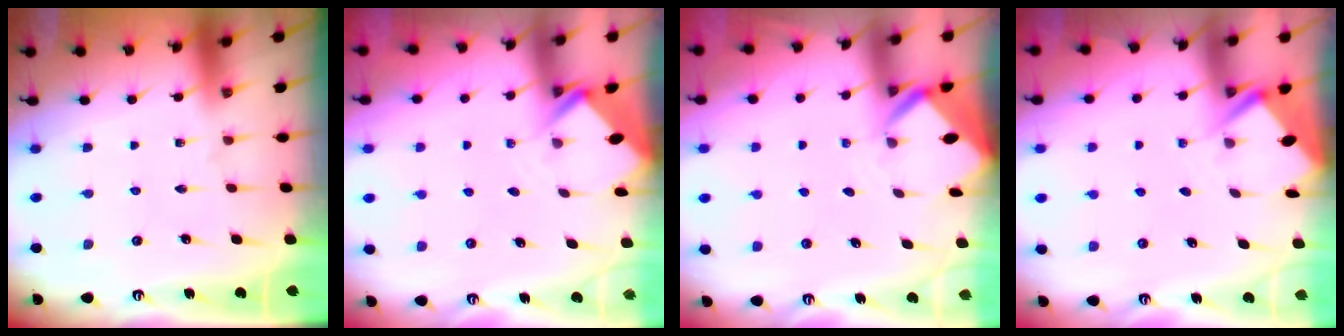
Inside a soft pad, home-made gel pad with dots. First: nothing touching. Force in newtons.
{"total": 2.8, "press": 2.8, "slide": 0.2}
{"total": 3.1, "press": 3.1, "slide": 0.2}
{"total": 2.8, "press": 2.8, "slide": 0.3}